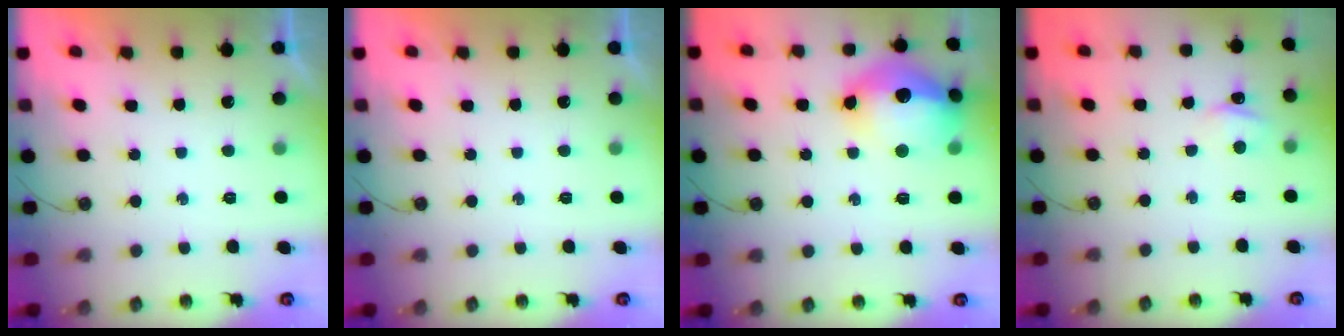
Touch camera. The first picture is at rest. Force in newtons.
{"total": 0.0}
{"total": 18.8, "press": 18.8, "slide": 1.5}
{"total": 2.9, "press": 2.8, "slide": 0.3}